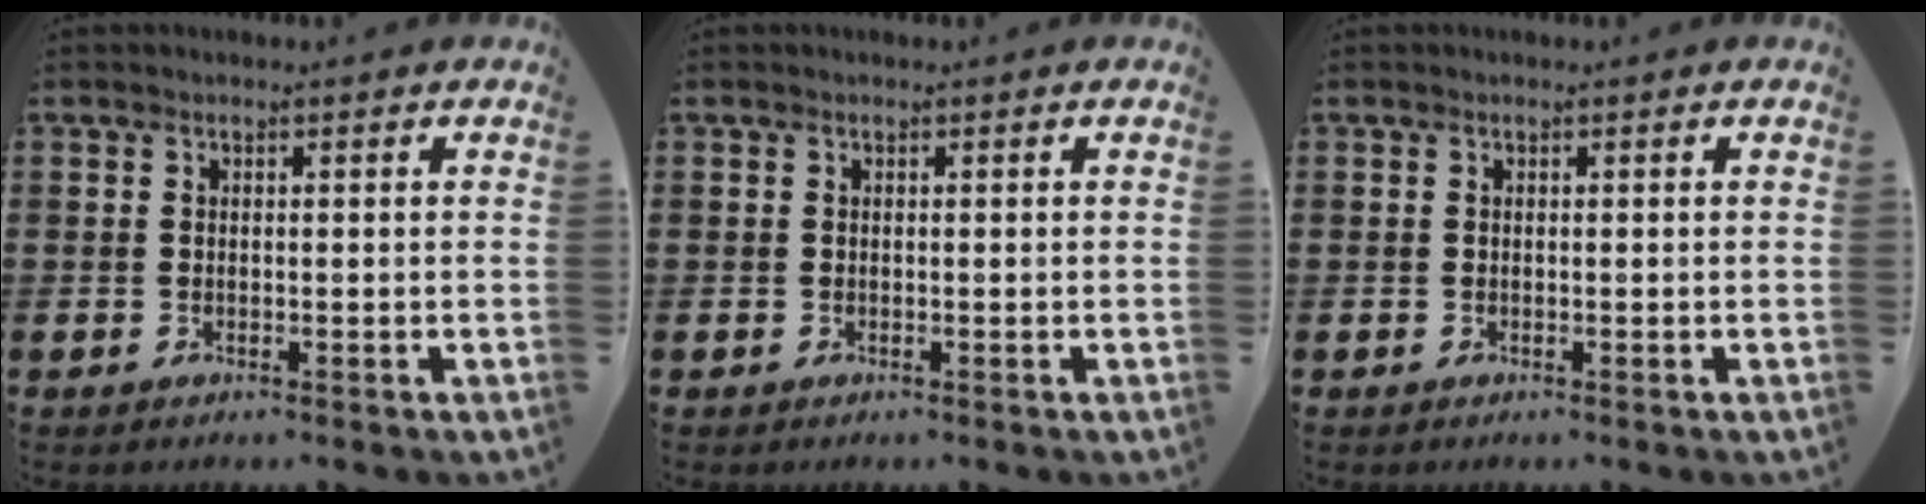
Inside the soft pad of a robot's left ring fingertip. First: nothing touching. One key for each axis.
{"total": 0.0}
{"total": 0.0}